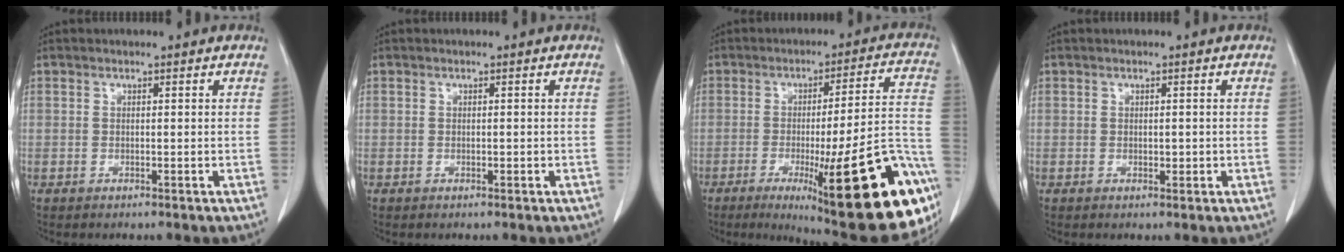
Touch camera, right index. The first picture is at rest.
{"total": 0.6, "force": [-0.1, 0.2, 0.5], "torque": [-0.011, -0.001, 0.000]}
{"total": 27.9, "force": [-11.9, 3.6, 25.0], "torque": [-0.238, -0.005, -0.165]}
{"total": 1.2, "force": [-0.1, 0.6, 1.0], "torque": [-0.015, -0.001, 0.000]}